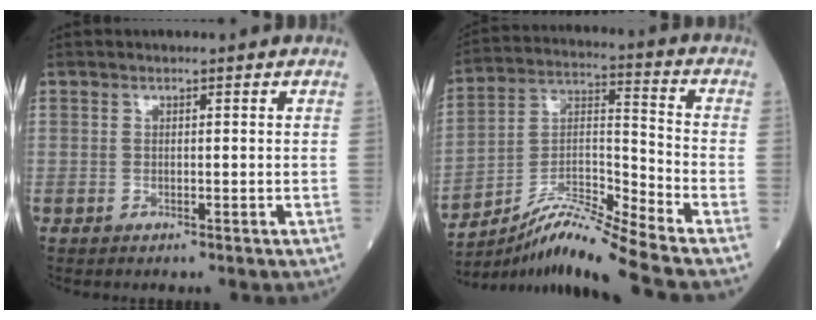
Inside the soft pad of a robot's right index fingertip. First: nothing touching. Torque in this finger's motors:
{"motor_torque": [-0.37, -0.52, 0.14, 0.03]}